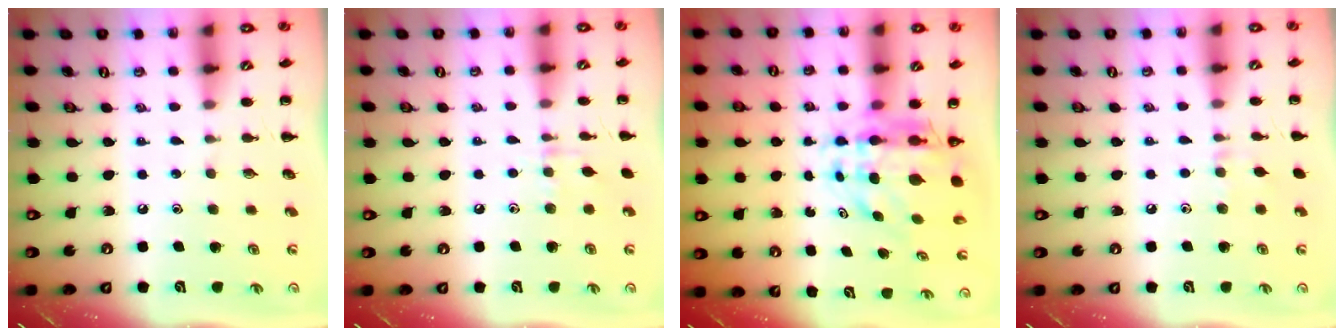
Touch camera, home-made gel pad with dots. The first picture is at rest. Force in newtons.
{"total": 5.6, "press": 5.3, "slide": 1.8}
{"total": 8.1, "press": 7.7, "slide": 2.5}
{"total": 4.8, "press": 4.5, "slide": 1.7}